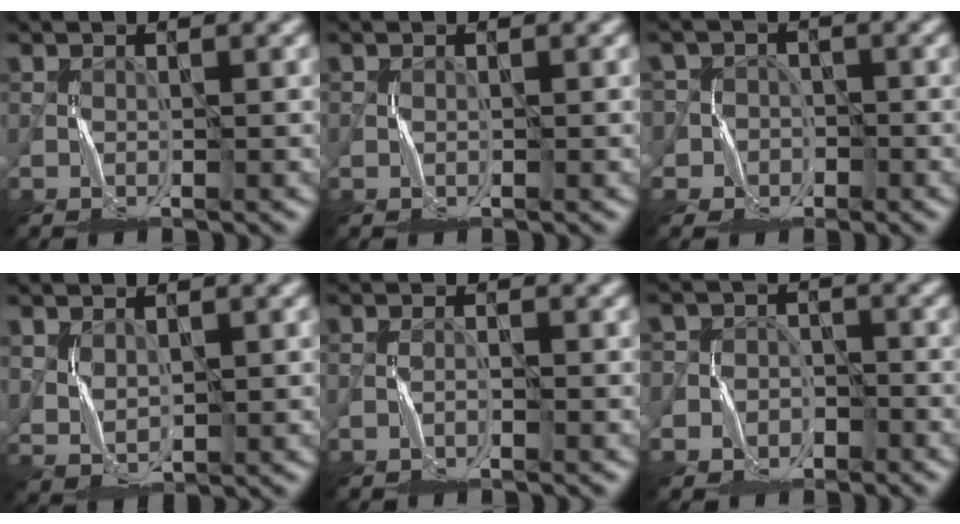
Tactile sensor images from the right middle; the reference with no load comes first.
{"total": 0.0}
{"total": 4.1, "force": [-1.2, 3.9, -0.4], "torque": [0.017, 0.021, -0.046]}
{"total": 2.2, "force": [0.9, 1.5, 1.3], "torque": [-0.038, -0.003, 0.026]}
{"total": 0.9, "force": [-0.9, 0.0, 0.1], "torque": [-0.003, 0.007, -0.017]}
{"total": 4.1, "force": [-2.2, 3.4, -0.2], "torque": [0.028, 0.012, -0.062]}